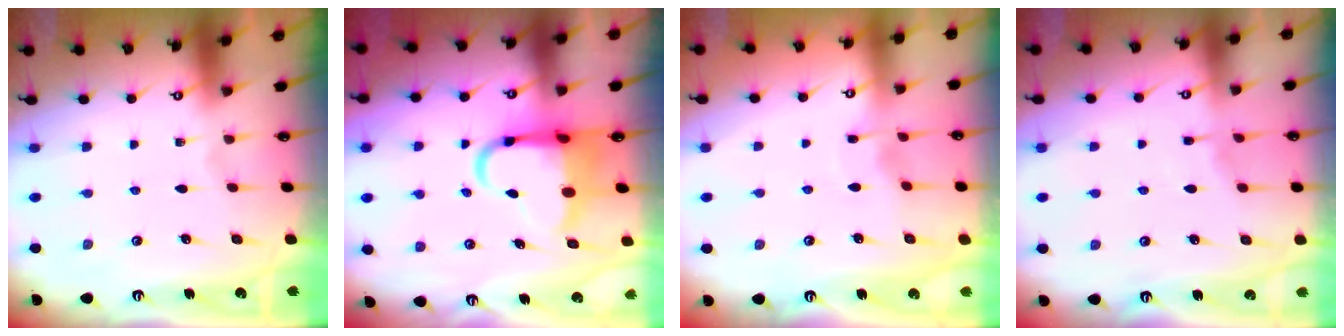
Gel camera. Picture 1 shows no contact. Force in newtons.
{"total": 8.2, "press": 7.9, "slide": 2.0}
{"total": 2.9, "press": 2.8, "slide": 0.4}
{"total": 3.5, "press": 3.5, "slide": 0.5}